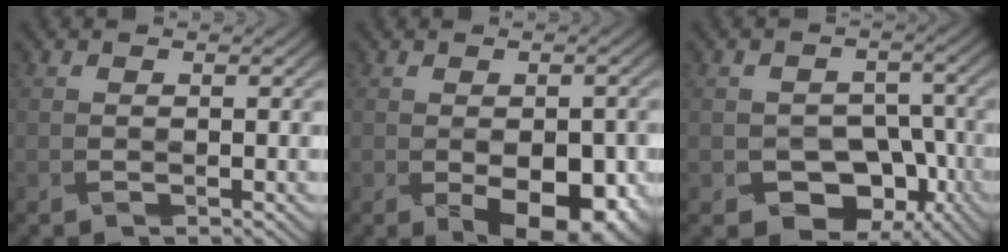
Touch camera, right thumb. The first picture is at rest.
{"total": 10.2, "force": [-3.9, 5.3, 7.9], "torque": [-0.096, -0.019, -0.032]}
{"total": 7.9, "force": [-4.2, 5.5, 3.9], "torque": [-0.050, -0.006, -0.060]}